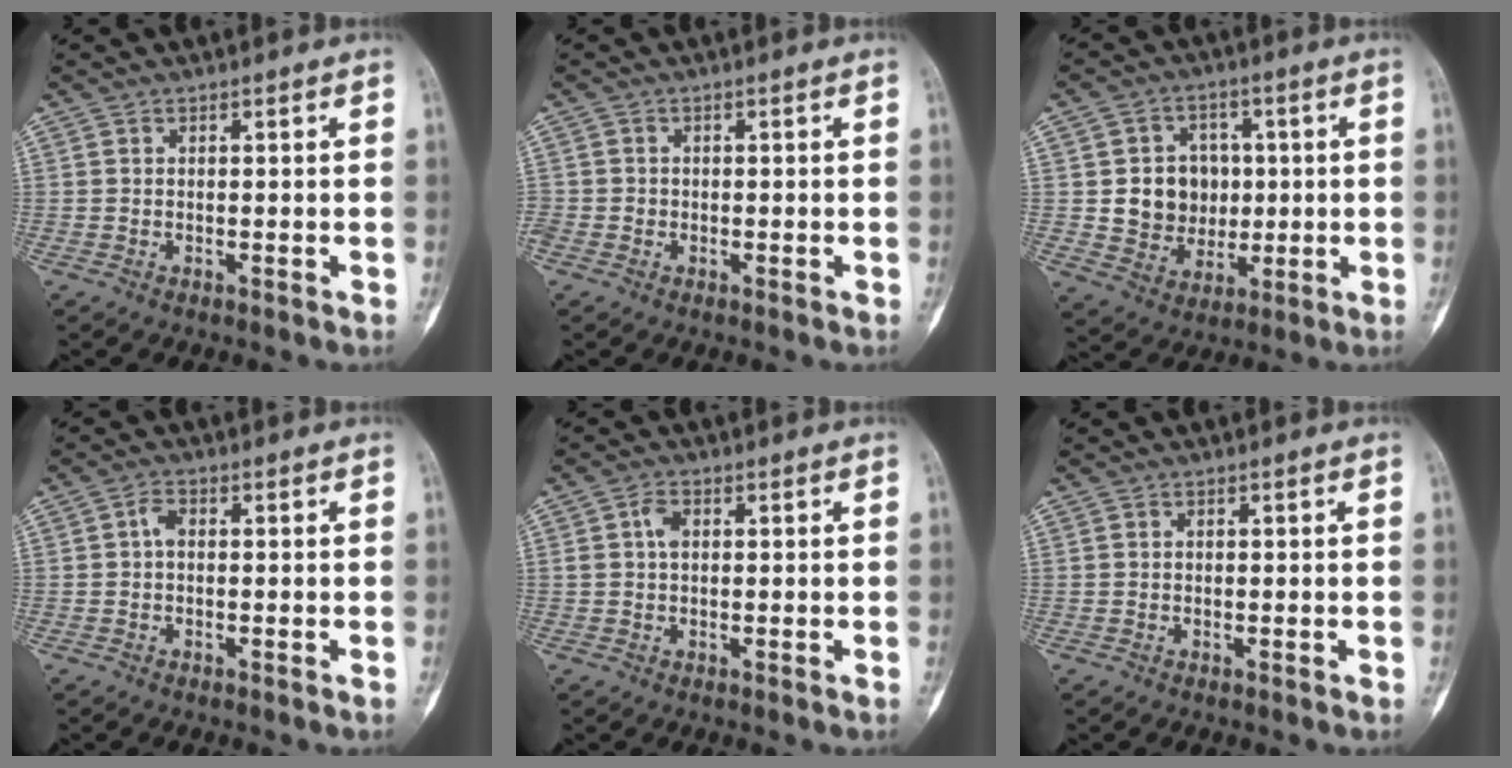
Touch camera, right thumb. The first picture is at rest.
{"total": 1.6, "force": [-0.6, 1.5, 0.4], "torque": [0.000, 0.006, -0.015]}
{"total": 10.7, "force": [0.7, 9.4, 5.1], "torque": [-0.033, 0.003, 0.023]}
{"total": 2.1, "force": [0.0, 1.2, 1.7], "torque": [-0.029, 0.006, -0.007]}
{"total": 2.6, "force": [0.5, 1.6, 2.1], "torque": [-0.042, 0.007, 0.007]}
{"total": 0.0}